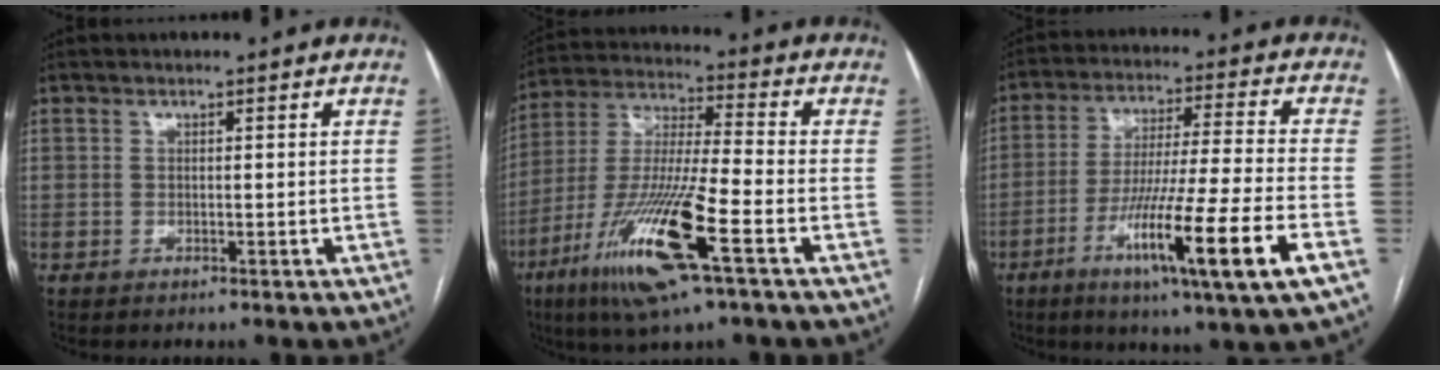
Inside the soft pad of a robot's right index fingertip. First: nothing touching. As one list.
[{"total": 17.7, "force": [-8.0, 1.1, 15.7], "torque": [-0.336, -0.029, -0.151]}, {"total": 17.5, "force": [-7.5, -0.9, 15.9], "torque": [-0.285, -0.032, -0.128]}]